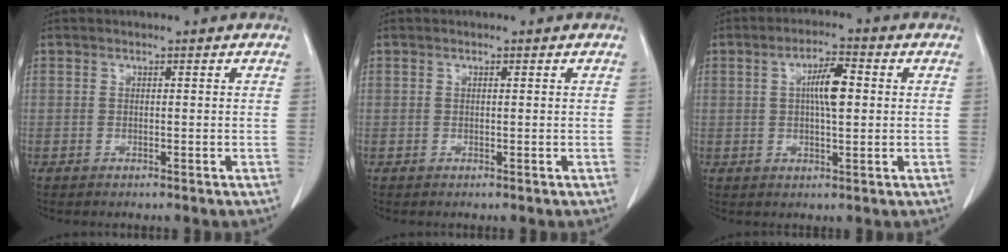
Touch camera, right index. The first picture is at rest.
{"total": 0.0}
{"total": 5.8, "force": [0.9, 1.3, 5.6], "torque": [-0.100, 0.008, 0.015]}